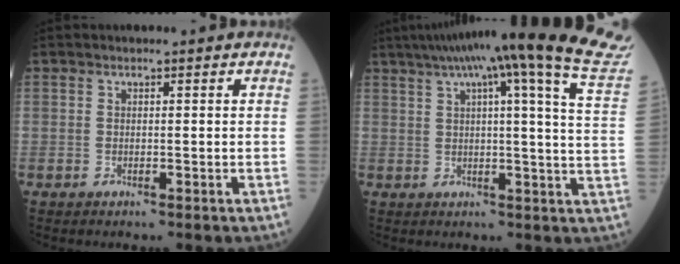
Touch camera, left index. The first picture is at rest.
{"total": 25.9, "force": [21.2, -0.7, 14.9], "torque": [-0.209, -0.039, 0.251]}